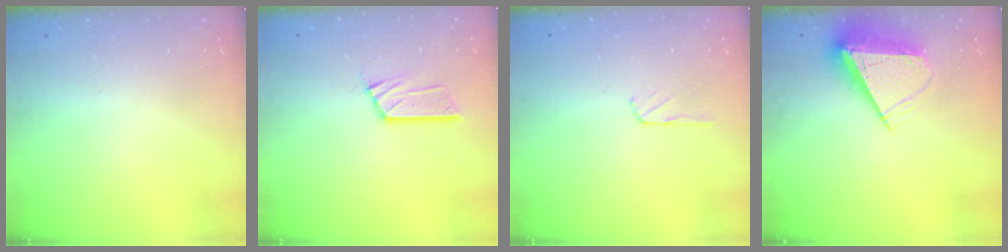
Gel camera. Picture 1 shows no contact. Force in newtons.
{"total": 7.4, "press": 7.4, "slide": 0.6}
{"total": 3.2, "press": 3.2, "slide": 0.2}
{"total": 10.1, "press": 10.1, "slide": 0.5}